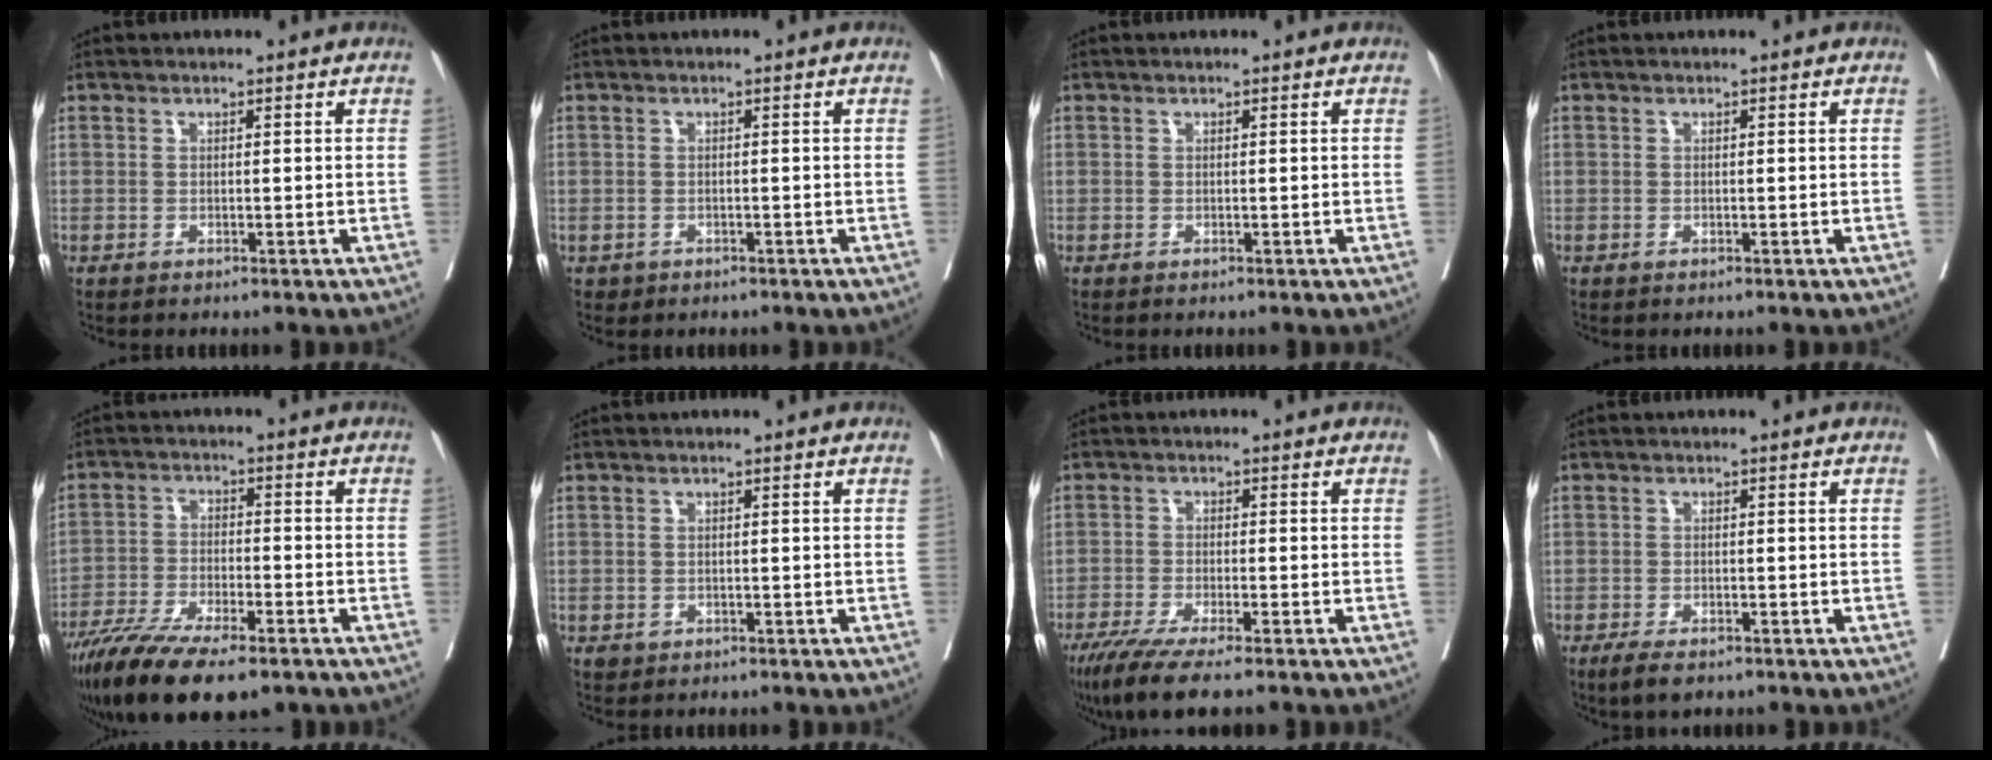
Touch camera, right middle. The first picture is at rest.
{"total": 1.0, "force": [-0.5, 0.8, 0.1], "torque": [-0.006, 0.003, -0.004]}
{"total": 0.0}
{"total": 0.0}
{"total": 15.6, "force": [-11.5, 3.8, 9.7], "torque": [-0.176, -0.031, -0.193]}
{"total": 1.2, "force": [-0.4, 1.0, 0.4], "torque": [-0.007, 0.002, 0.000]}
{"total": 8.3, "force": [-6.3, 0.4, 5.3], "torque": [-0.084, -0.020, -0.106]}
{"total": 3.7, "force": [-2.6, 1.3, 2.4], "torque": [-0.043, -0.007, -0.040]}